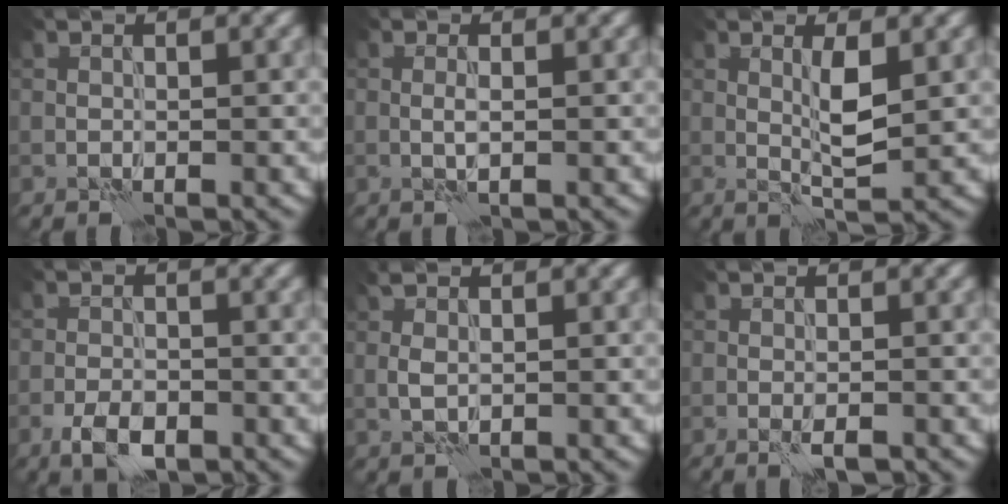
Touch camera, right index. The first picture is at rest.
{"total": 0.7, "force": [0.2, 0.1, 0.7], "torque": [-0.017, -0.001, 0.001]}
{"total": 2.6, "force": [0.9, 0.5, 2.4], "torque": [-0.048, -0.006, 0.016]}
{"total": 3.1, "force": [-1.8, 1.6, 2.0], "torque": [-0.035, -0.002, -0.038]}
{"total": 1.2, "force": [0.5, 0.6, 0.9], "torque": [-0.026, 0.001, 0.011]}
{"total": 1.7, "force": [-0.9, 0.4, 1.3], "torque": [-0.026, -0.001, -0.017]}